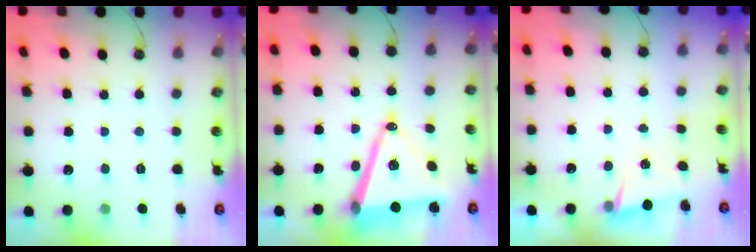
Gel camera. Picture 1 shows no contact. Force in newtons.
{"total": 15.5, "press": 14.9, "slide": 4.0}
{"total": 2.7, "press": 1.5, "slide": 2.2}